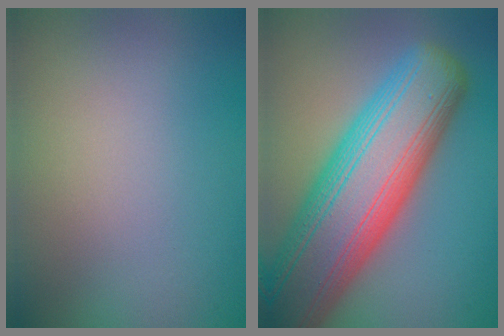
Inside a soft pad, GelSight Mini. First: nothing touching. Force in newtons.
{"total": 14.4, "press": 14.4, "slide": 0.6}